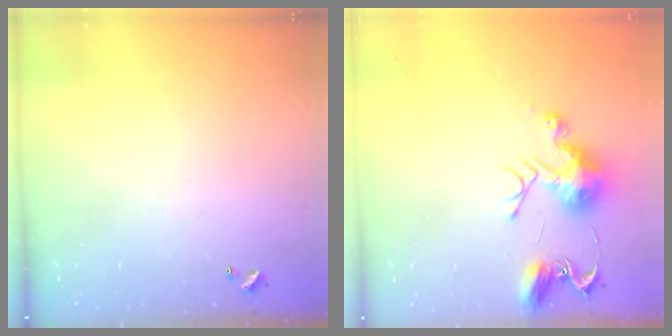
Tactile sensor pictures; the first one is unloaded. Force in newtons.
{"total": 10.2, "press": 10.2, "slide": 0.5}